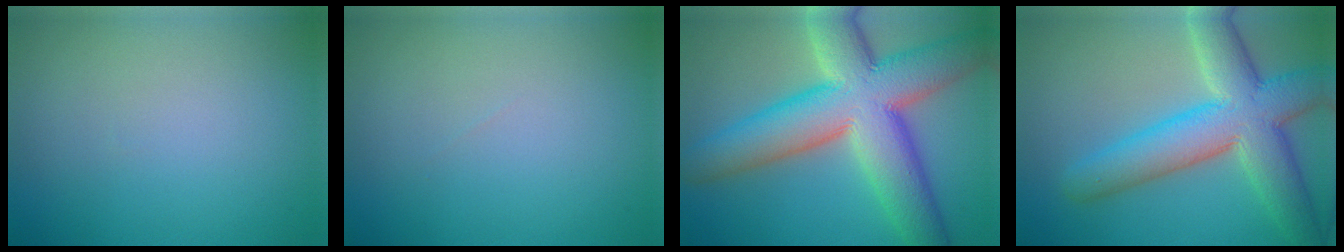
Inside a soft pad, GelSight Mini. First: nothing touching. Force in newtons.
{"total": 0.0}
{"total": 12.8, "press": 12.8, "slide": 0.7}
{"total": 9.3, "press": 9.2, "slide": 0.6}